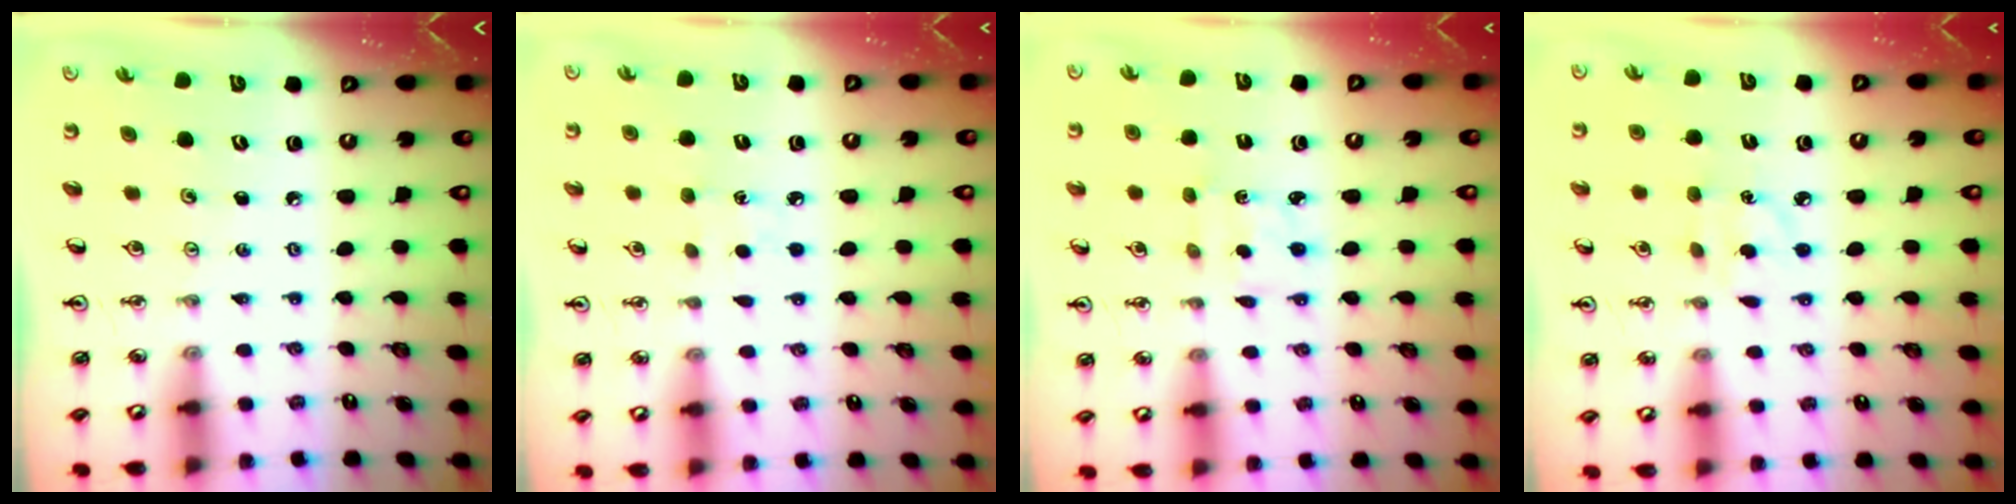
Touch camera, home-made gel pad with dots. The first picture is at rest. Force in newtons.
{"total": 4.1, "press": 4.0, "slide": 0.5}
{"total": 1.8, "press": 1.7, "slide": 0.7}
{"total": 6.0, "press": 6.0, "slide": 0.7}